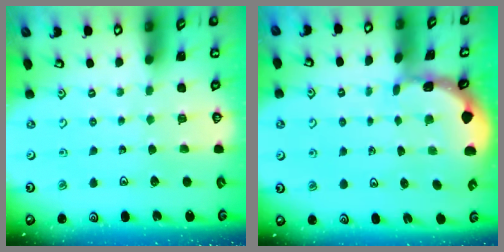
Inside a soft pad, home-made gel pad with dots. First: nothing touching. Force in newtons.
{"total": 1.0, "press": 1.0, "slide": 0.2}